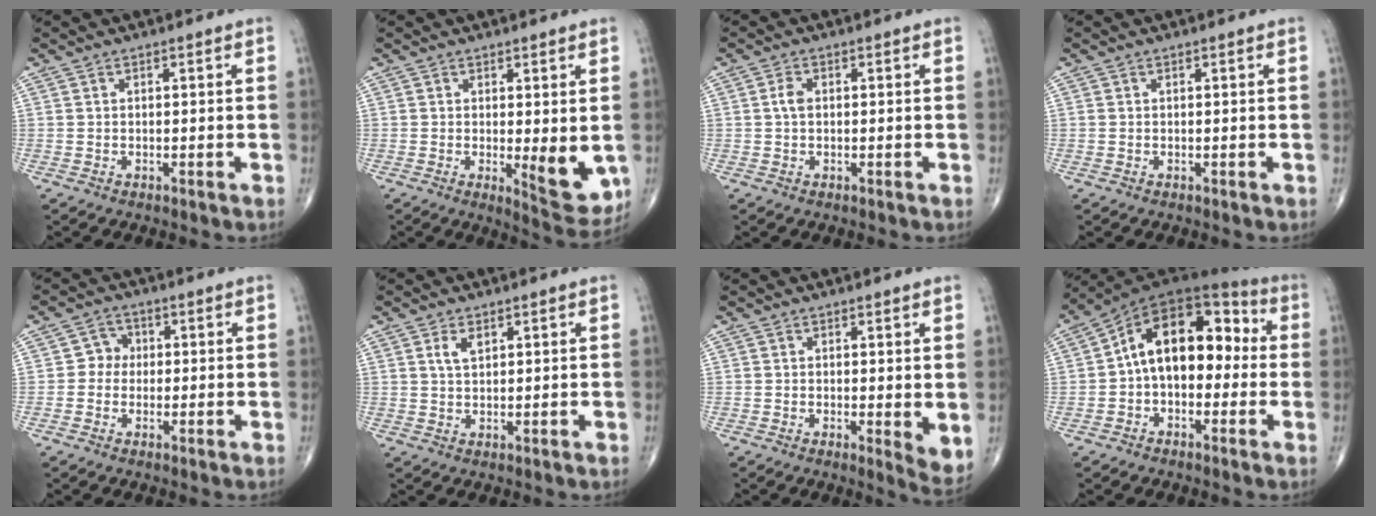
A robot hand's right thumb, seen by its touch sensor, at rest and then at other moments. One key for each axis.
{"total": 7.3, "fx": -0.4, "fy": 2.6, "fz": 6.8, "tx": -0.079, "ty": -0.019, "tz": 0.002}
{"total": 2.0, "fx": 0.1, "fy": 1.2, "fz": 1.6, "tx": -0.033, "ty": 0.004, "tz": 0.000}
{"total": 0.0}
{"total": 3.4, "fx": -0.1, "fy": 3.2, "fz": 1.2, "tx": 0.004, "ty": 0.010, "tz": -0.012}
{"total": 2.7, "fx": 1.3, "fy": 1.4, "fz": 2.0, "tx": -0.033, "ty": -0.002, "tz": 0.025}
{"total": 4.4, "fx": 0.4, "fy": 1.3, "fz": 4.1, "tx": -0.055, "ty": -0.015, "tz": 0.004}
{"total": 15.5, "fx": 0.0, "fy": 9.7, "fz": 12.1, "tx": -0.154, "ty": 0.055, "tz": -0.017}